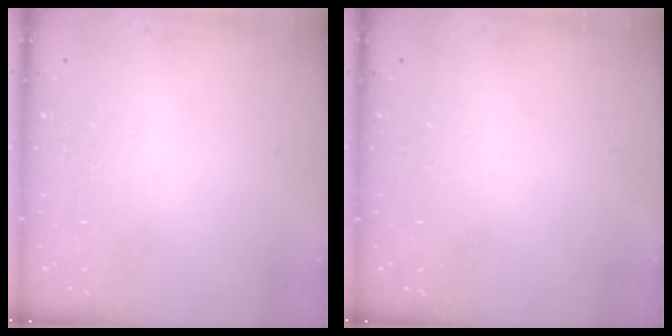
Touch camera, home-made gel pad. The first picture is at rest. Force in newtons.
{"total": 0.0}